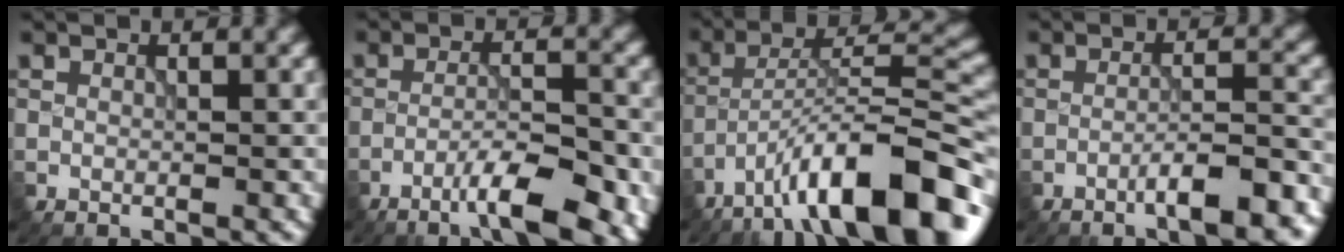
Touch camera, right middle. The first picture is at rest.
{"total": 6.7, "force": [-4.0, 1.3, 5.2], "torque": [-0.087, 0.006, -0.064]}
{"total": 12.9, "force": [-8.2, 3.3, 9.4], "torque": [-0.137, 0.021, -0.141]}
{"total": 6.5, "force": [-3.8, 1.4, 5.1], "torque": [-0.065, 0.012, -0.060]}